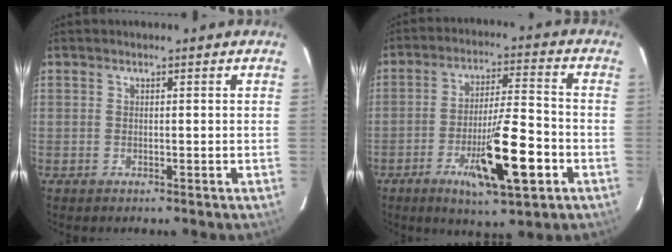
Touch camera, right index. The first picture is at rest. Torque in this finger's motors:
{"motor_torque": [0.82, -0.65, 0.40, 0.18]}